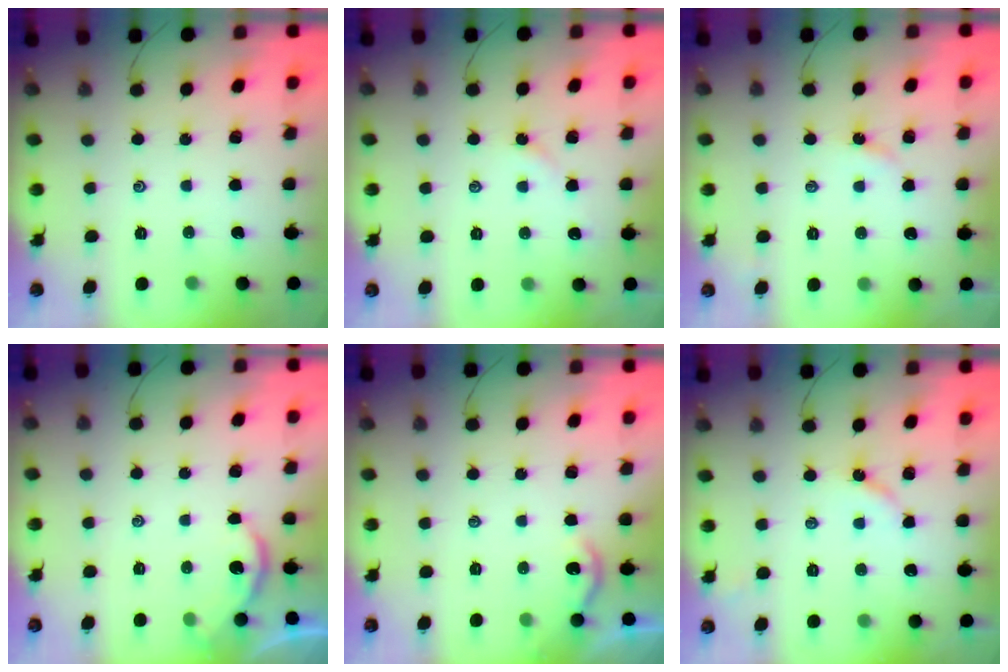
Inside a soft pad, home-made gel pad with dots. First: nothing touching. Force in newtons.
{"total": 1.7, "press": 1.6, "slide": 0.4}
{"total": 2.3, "press": 2.3, "slide": 0.4}
{"total": 2.9, "press": 2.9, "slide": 0.2}
{"total": 3.4, "press": 3.4, "slide": 0.3}
{"total": 2.8, "press": 2.8, "slide": 0.4}